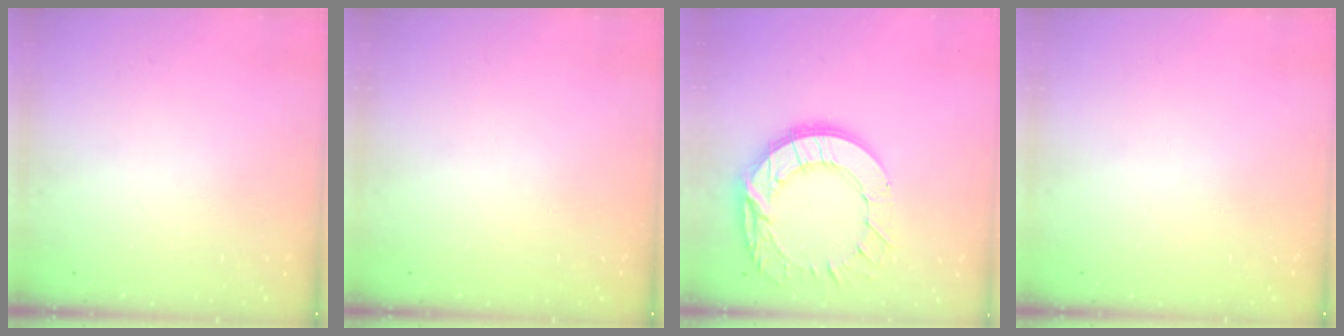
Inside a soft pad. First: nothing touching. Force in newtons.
{"total": 0.0}
{"total": 18.2, "press": 18.1, "slide": 1.6}
{"total": 0.0}